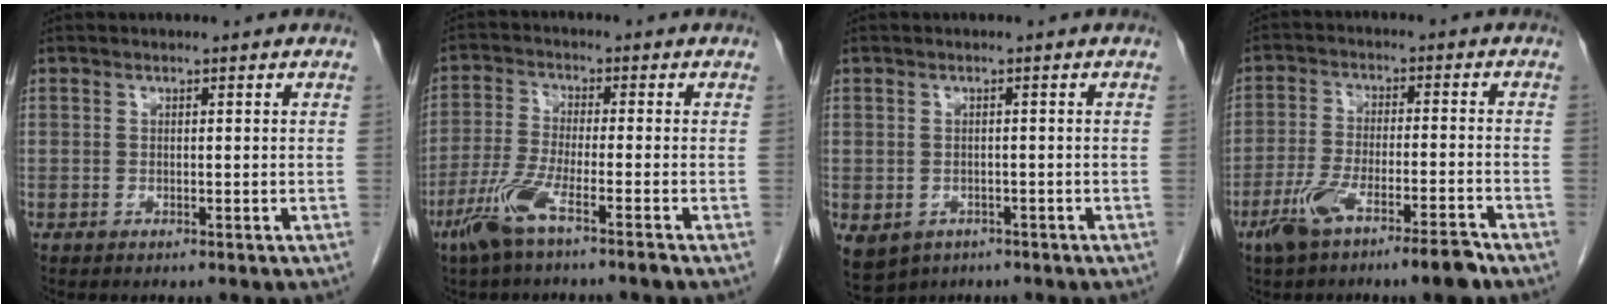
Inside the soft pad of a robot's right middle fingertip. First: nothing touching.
{"total": 7.0, "force": [-4.3, -0.1, 5.5], "torque": [-0.121, -0.014, -0.090]}
{"total": 9.9, "force": [-4.9, 7.8, 3.5], "torque": [-0.105, -0.011, -0.062]}
{"total": 9.3, "force": [-6.3, 1.2, 6.8], "torque": [-0.128, -0.004, -0.107]}